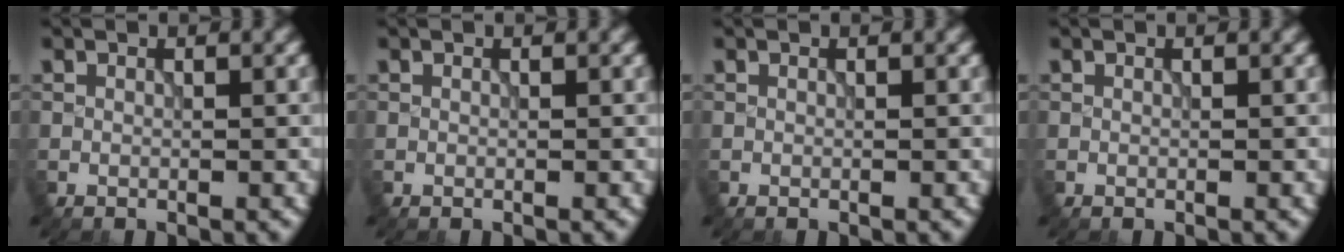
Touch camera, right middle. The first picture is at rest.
{"total": 0.0}
{"total": 0.0}
{"total": 0.0}